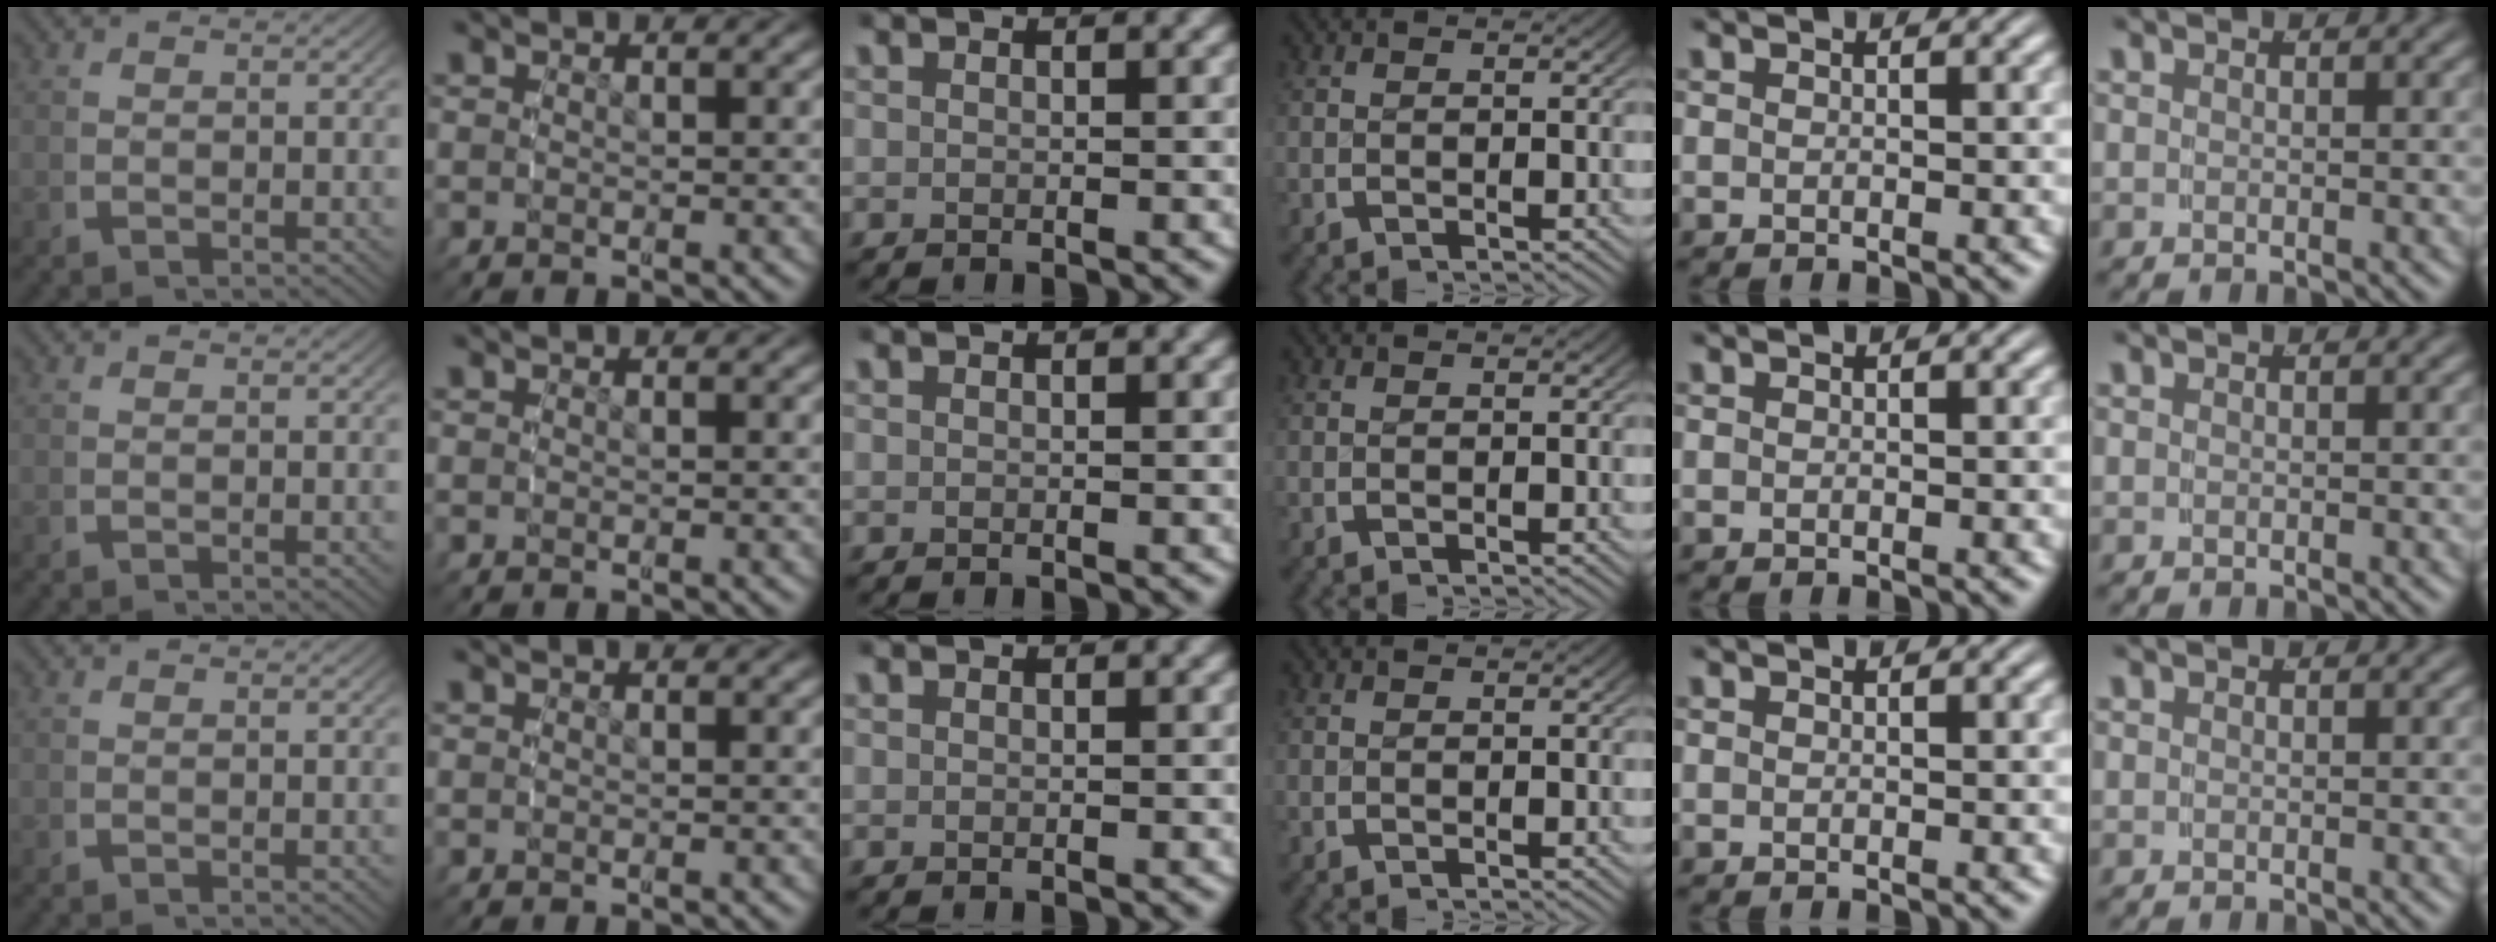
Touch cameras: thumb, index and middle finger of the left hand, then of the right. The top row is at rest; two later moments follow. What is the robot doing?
{"motion": "reach", "object": "coat"}